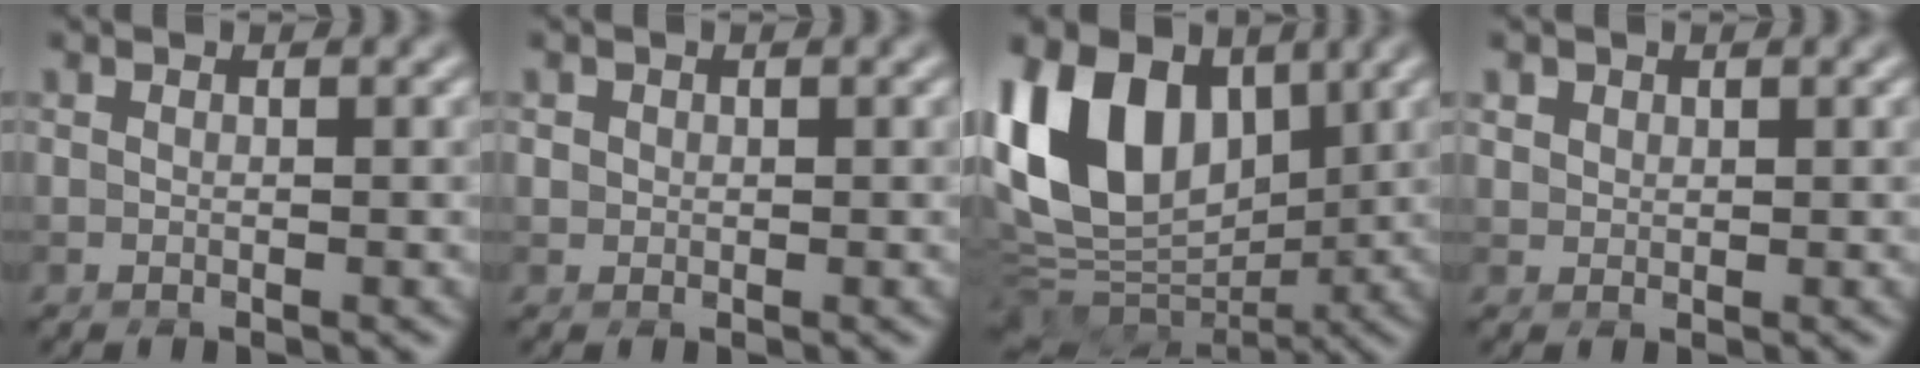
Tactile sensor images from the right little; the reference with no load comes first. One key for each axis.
{"total": 1.6, "fx": 0.8, "fy": 1.2, "fz": 0.5, "tx": 0.002, "ty": 0.014, "tz": 0.001}
{"total": 12.7, "fx": 3.6, "fy": 8.6, "fz": 8.6, "tx": -0.180, "ty": 0.017, "tz": 0.056}
{"total": 2.7, "fx": 1.7, "fy": 1.8, "fz": 1.1, "tx": -0.026, "ty": 0.013, "tz": 0.024}